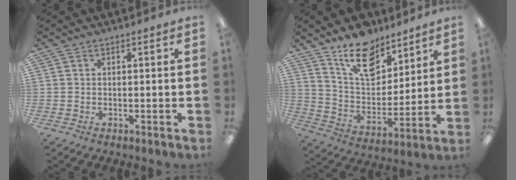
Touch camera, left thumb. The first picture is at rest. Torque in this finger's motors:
{"motor_torque": [0.49, 0.24, 1.12, -1.64, 0.08]}